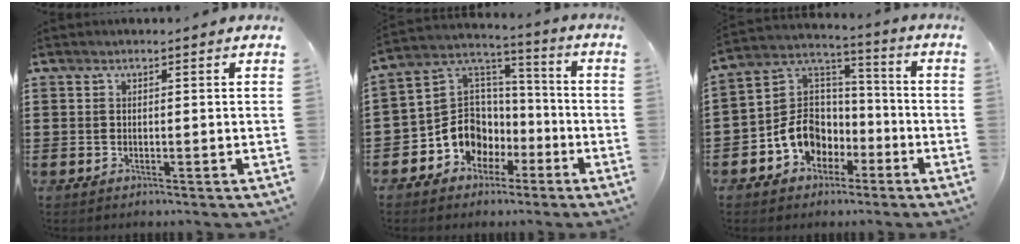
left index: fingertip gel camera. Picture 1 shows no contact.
{"total": 9.0, "force": [-3.8, 8.0, 2.0], "torque": [-0.077, 0.002, -0.069]}
{"total": 8.6, "force": [-3.8, 7.3, 2.5], "torque": [-0.082, 0.013, -0.074]}